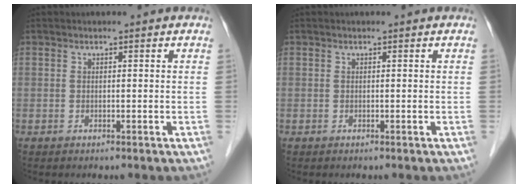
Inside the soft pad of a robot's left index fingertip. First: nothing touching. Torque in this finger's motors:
{"motor_torque": [0.00, 0.00, 0.00, 0.00]}